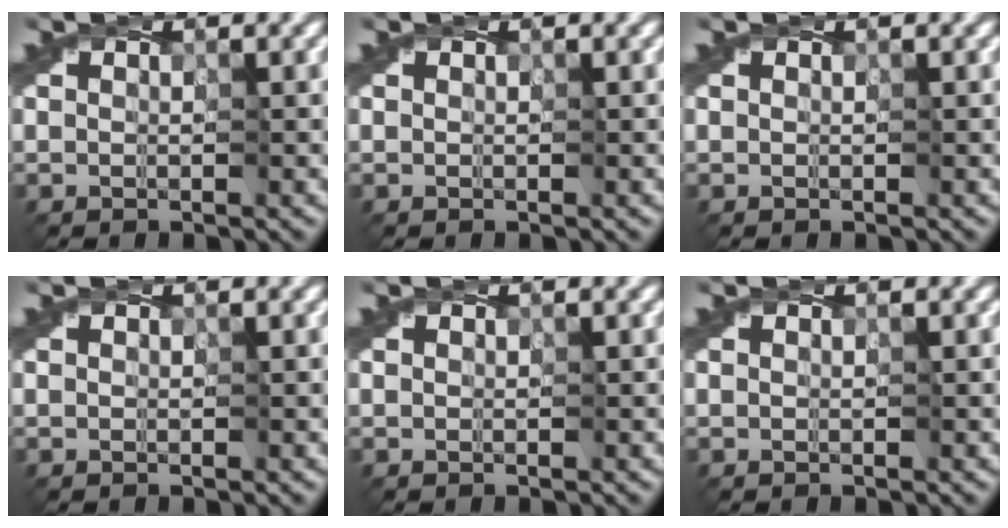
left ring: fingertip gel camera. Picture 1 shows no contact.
{"total": 0.0}
{"total": 0.0}
{"total": 0.0}
{"total": 0.0}
{"total": 0.0}